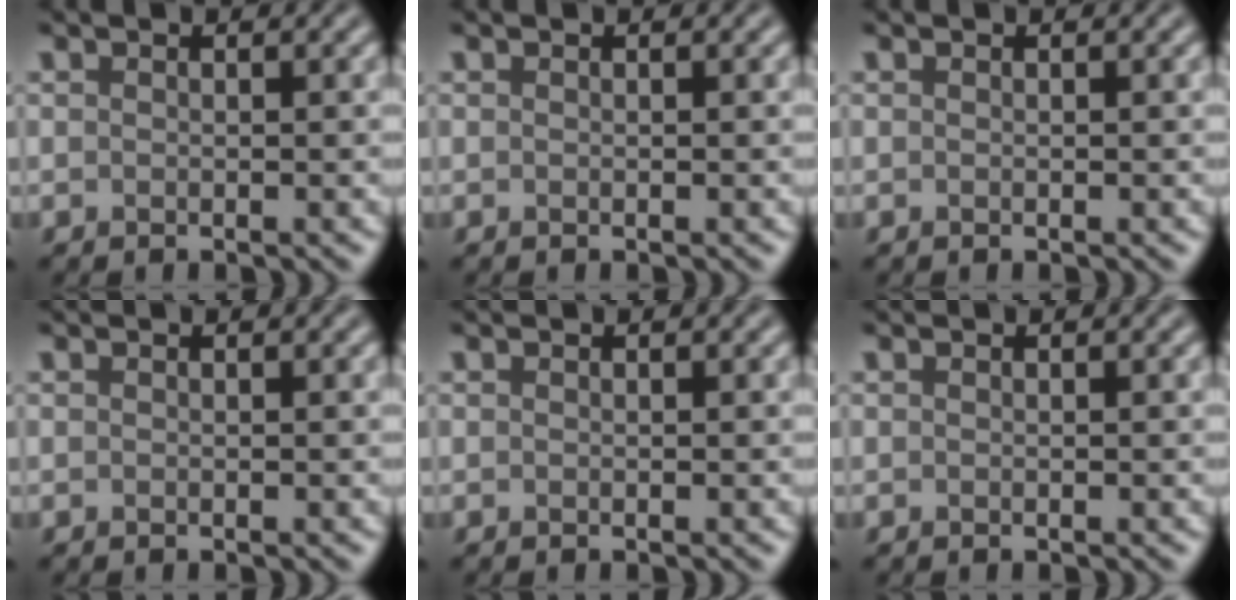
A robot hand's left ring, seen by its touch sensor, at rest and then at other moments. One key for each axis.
{"total": 0.0}
{"total": 0.0}
{"total": 0.0}
{"total": 0.0}
{"total": 0.0}